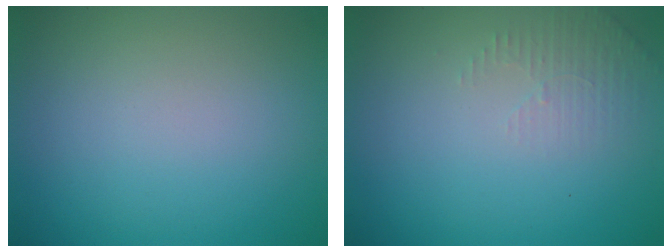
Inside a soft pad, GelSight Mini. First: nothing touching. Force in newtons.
{"total": 1.5, "press": 1.5, "slide": 0.4}